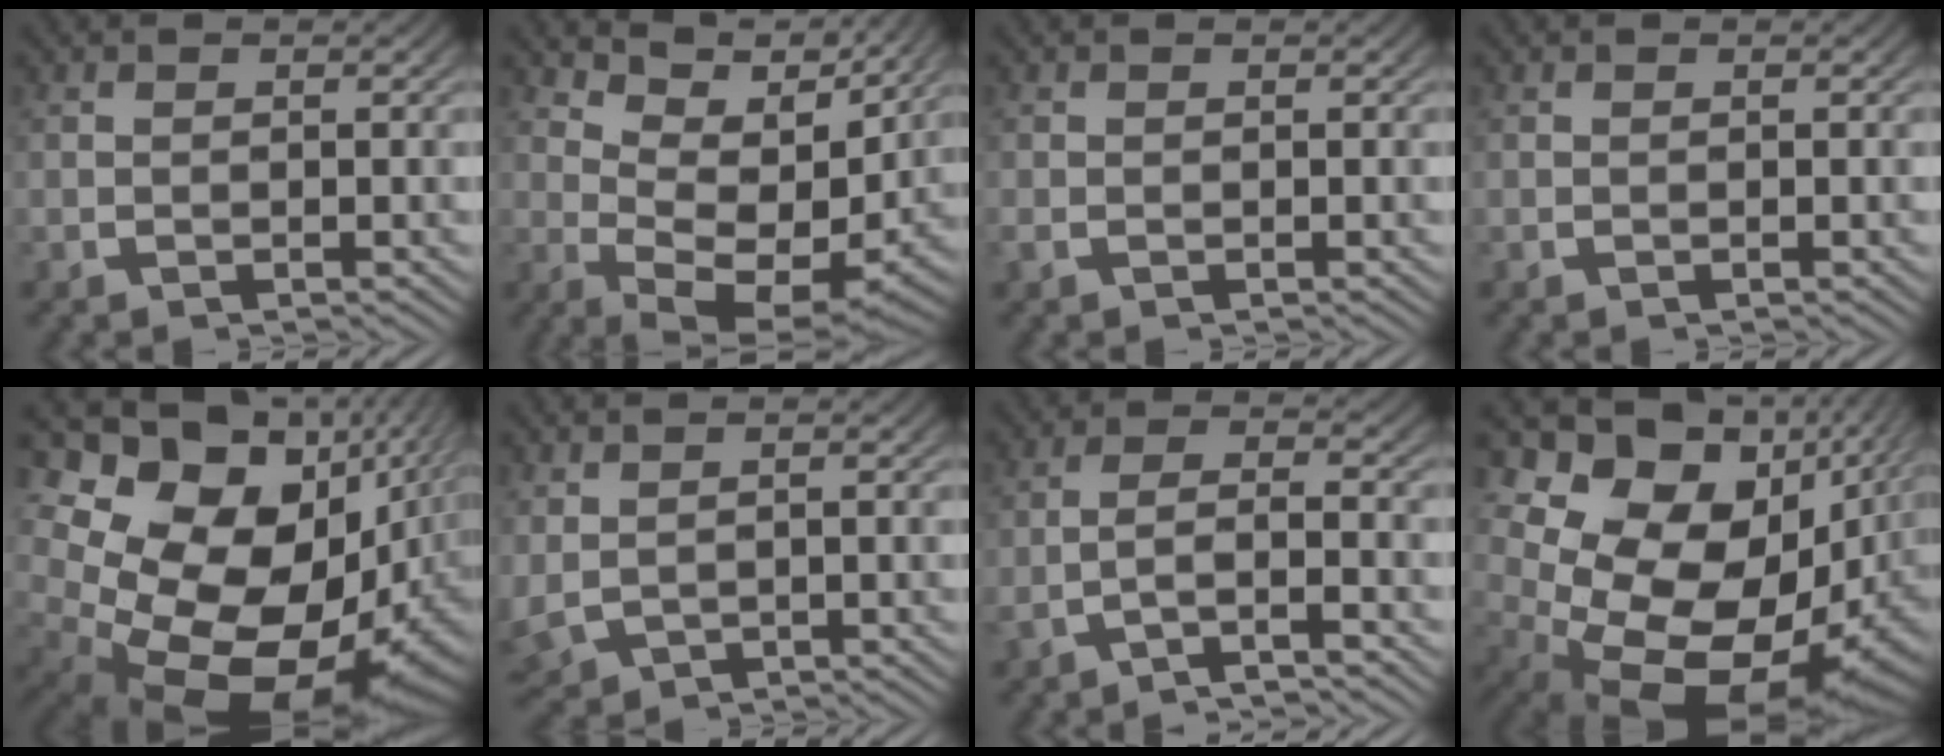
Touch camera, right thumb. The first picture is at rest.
{"total": 9.8, "force": [2.5, 4.9, 8.2], "torque": [-0.139, -0.019, 0.045]}
{"total": 0.5, "force": [-0.2, 0.4, 0.3], "torque": [-0.009, -0.002, -0.004]}
{"total": 0.0}
{"total": 23.3, "force": [-1.8, 16.2, 16.7], "torque": [-0.292, -0.052, -0.011]}
{"total": 3.6, "force": [-0.1, 3.1, 1.8], "torque": [-0.056, -0.020, 0.018]}
{"total": 4.4, "force": [-1.5, 1.6, 3.8], "torque": [-0.079, -0.009, -0.025]}
{"total": 21.2, "force": [-1.5, 14.4, 15.4], "torque": [-0.268, -0.051, -0.005]}